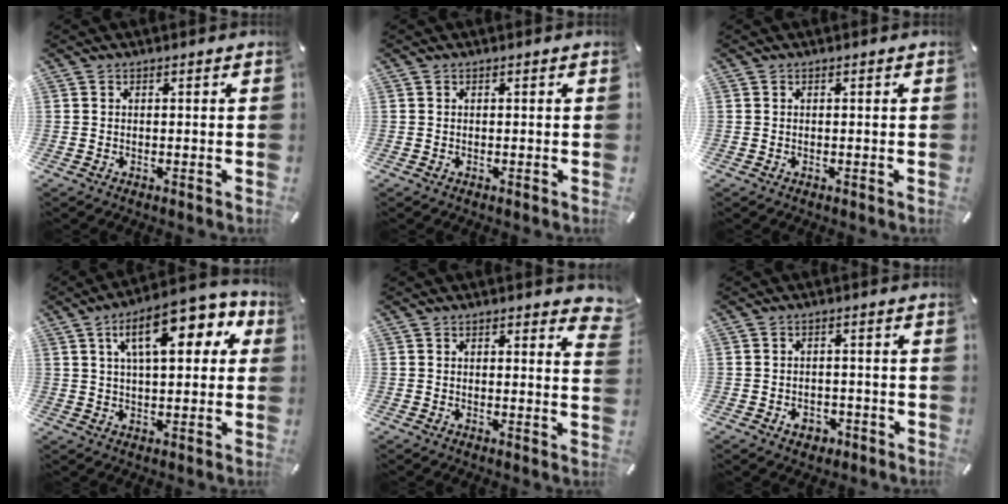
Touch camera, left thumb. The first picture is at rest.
{"total": 0.0}
{"total": 0.0}
{"total": 15.5, "force": [6.7, 6.9, 12.1], "torque": [-0.186, -0.009, 0.107]}
{"total": 2.6, "force": [1.7, 1.1, 1.6], "torque": [-0.012, -0.007, 0.026]}
{"total": 3.5, "force": [-1.6, 2.7, 1.6], "torque": [-0.018, 0.004, -0.031]}